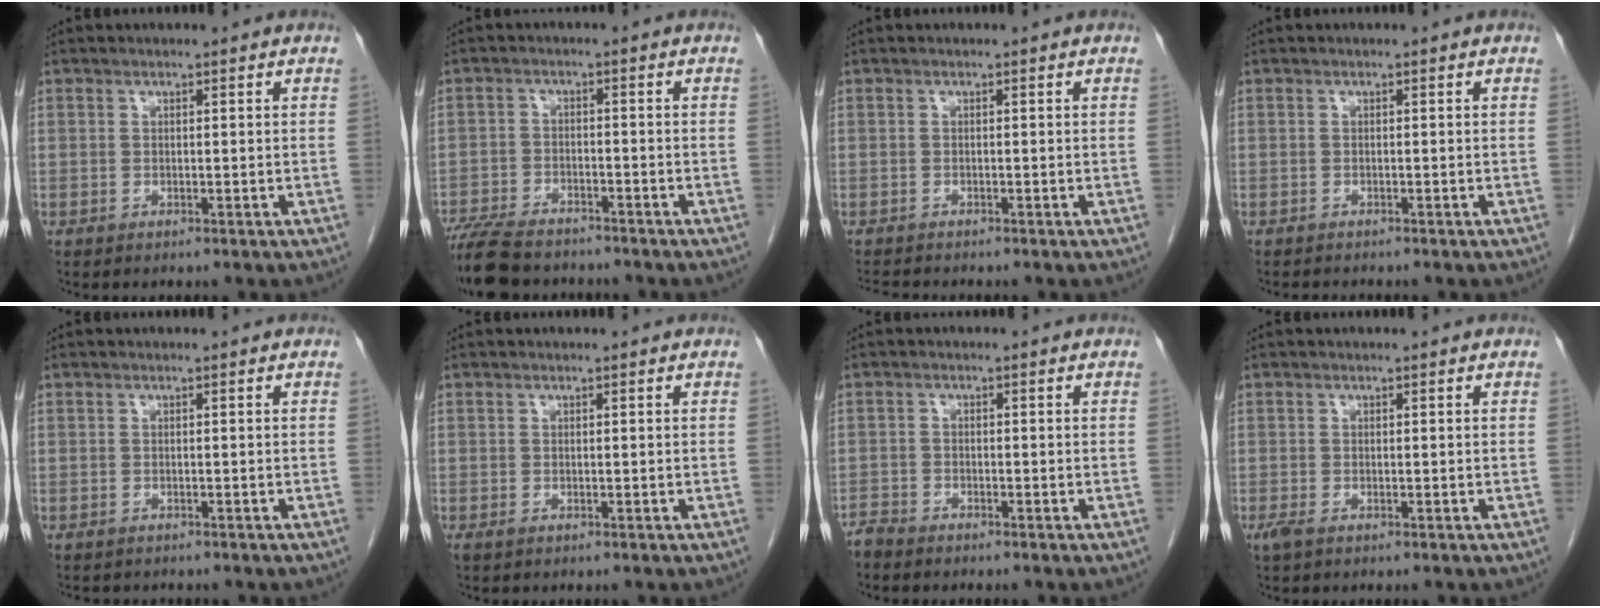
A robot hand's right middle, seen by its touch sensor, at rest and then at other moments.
{"total": 10.4, "force": [-9.0, 3.0, 4.2], "torque": [-0.077, -0.014, -0.145]}
{"total": 2.0, "force": [-1.9, 0.0, 0.4], "torque": [-0.007, -0.008, -0.033]}
{"total": 1.2, "force": [-1.2, 0.1, 0.3], "torque": [-0.007, -0.003, -0.016]}
{"total": 1.8, "force": [-1.6, 0.7, 0.3], "torque": [-0.011, -0.002, -0.021]}
{"total": 0.0}
{"total": 2.0, "force": [-2.0, 0.2, 0.0], "torque": [-0.002, -0.005, -0.039]}
{"total": 1.4, "force": [-0.8, 0.6, 1.0], "torque": [-0.025, -0.004, -0.013]}